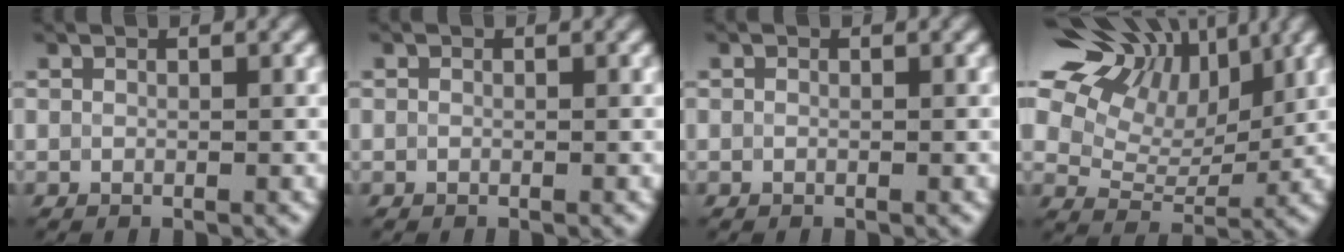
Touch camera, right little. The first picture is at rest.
{"total": 0.0}
{"total": 0.0}
{"total": 11.0, "force": [5.8, 6.1, 7.0], "torque": [-0.136, 0.039, 0.089]}